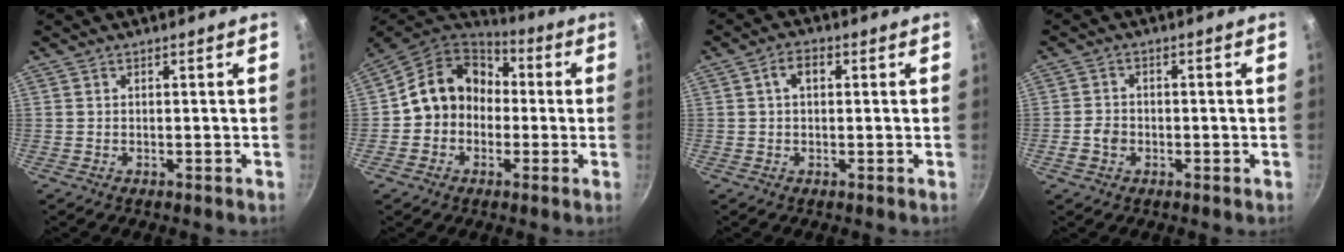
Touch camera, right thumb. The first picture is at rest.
{"total": 14.4, "force": [-0.2, 12.3, 7.5], "torque": [-0.085, 0.047, -0.021]}
{"total": 3.9, "force": [0.9, 2.4, 2.9], "torque": [-0.045, 0.009, 0.011]}
{"total": 3.4, "force": [-1.1, 2.7, 1.7], "torque": [-0.024, 0.017, -0.021]}